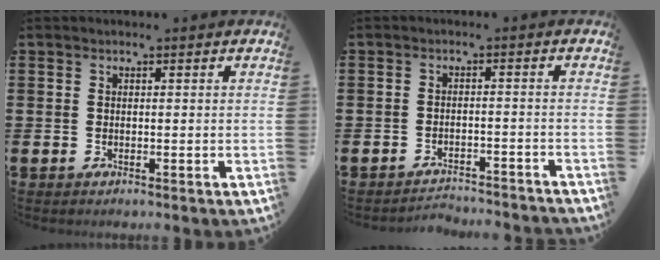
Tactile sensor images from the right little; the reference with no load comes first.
{"total": 2.5, "force": [-2.5, -0.1, -0.1], "torque": [-0.006, 0.004, -0.053]}